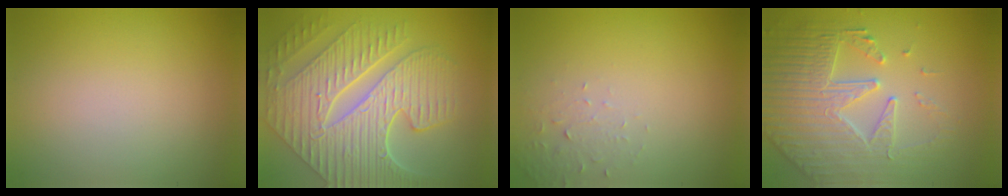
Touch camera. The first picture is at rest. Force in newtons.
{"total": 10.0, "press": 7.5, "slide": 6.7}
{"total": 1.6, "press": 1.6, "slide": 0.4}
{"total": 5.9, "press": 5.2, "slide": 2.8}